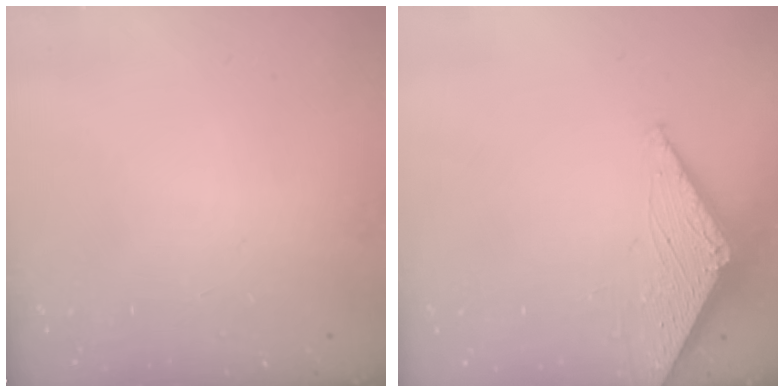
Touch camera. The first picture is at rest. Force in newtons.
{"total": 3.0, "press": 2.9, "slide": 0.3}